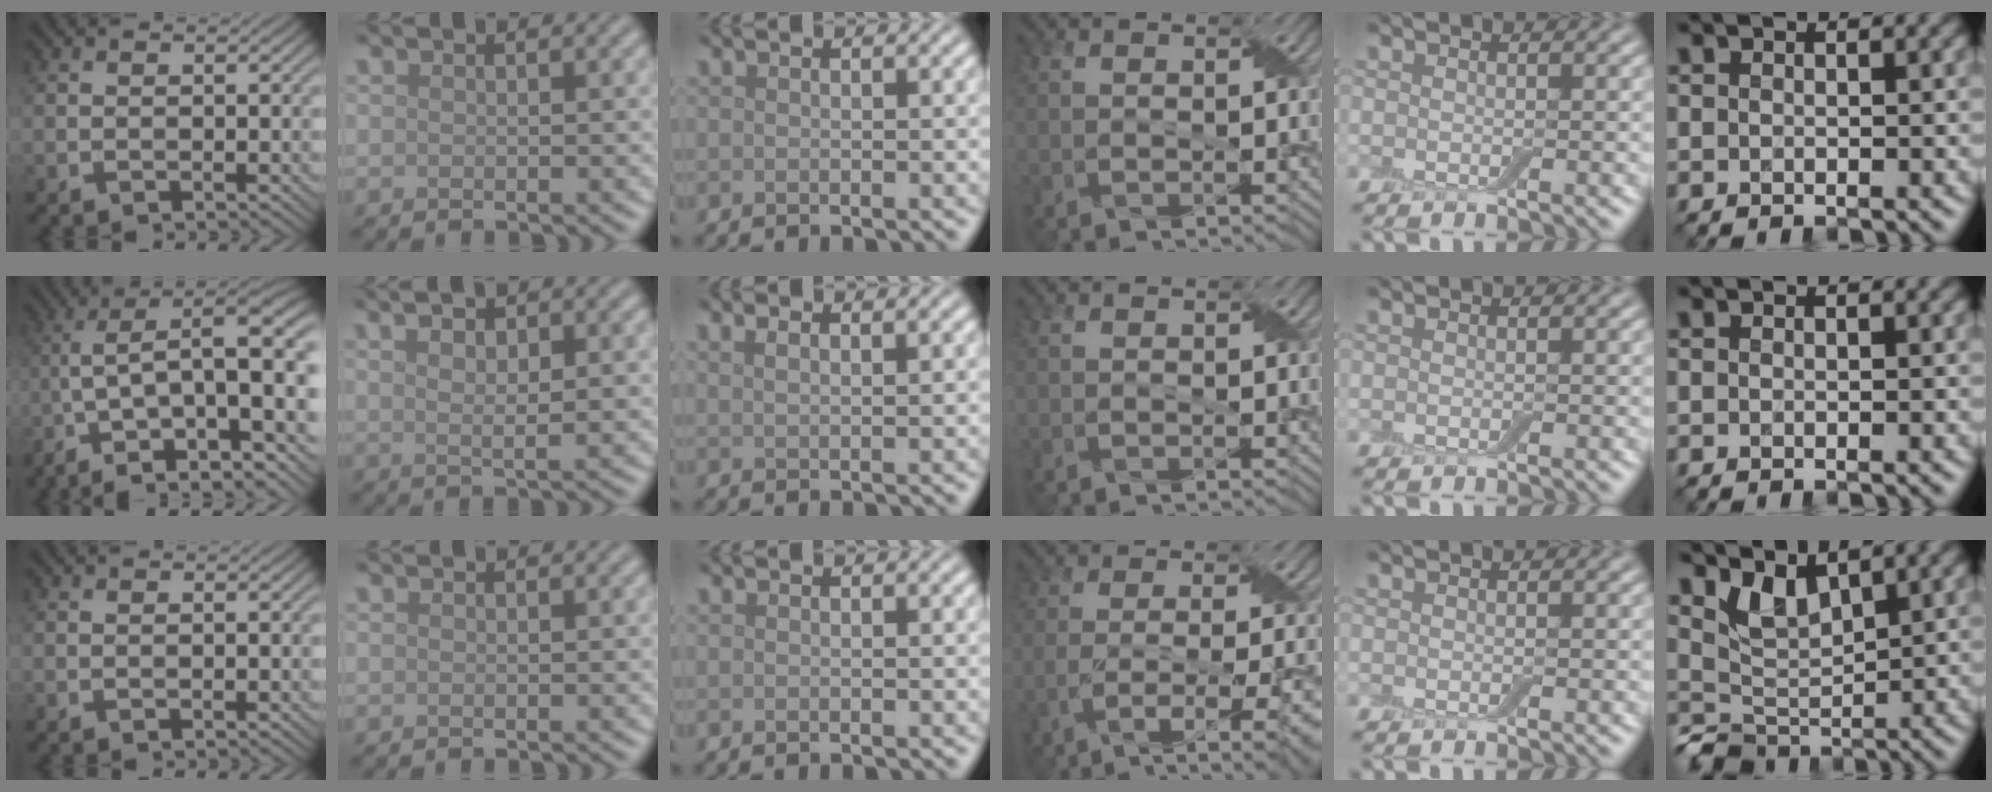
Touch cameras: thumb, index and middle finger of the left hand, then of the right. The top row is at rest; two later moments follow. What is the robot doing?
{"motion": "peel", "object": "bubble wrap"}